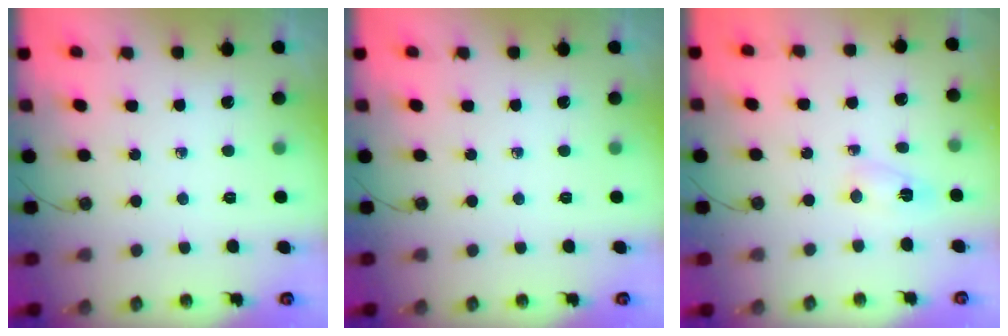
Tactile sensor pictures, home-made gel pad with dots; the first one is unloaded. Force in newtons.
{"total": 0.0}
{"total": 3.1, "press": 3.0, "slide": 0.4}